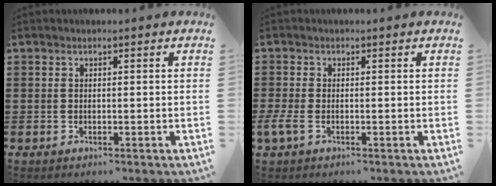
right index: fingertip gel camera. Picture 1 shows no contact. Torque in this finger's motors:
{"motor_torque": [0.74, 0.44, 0.34, 0.07]}